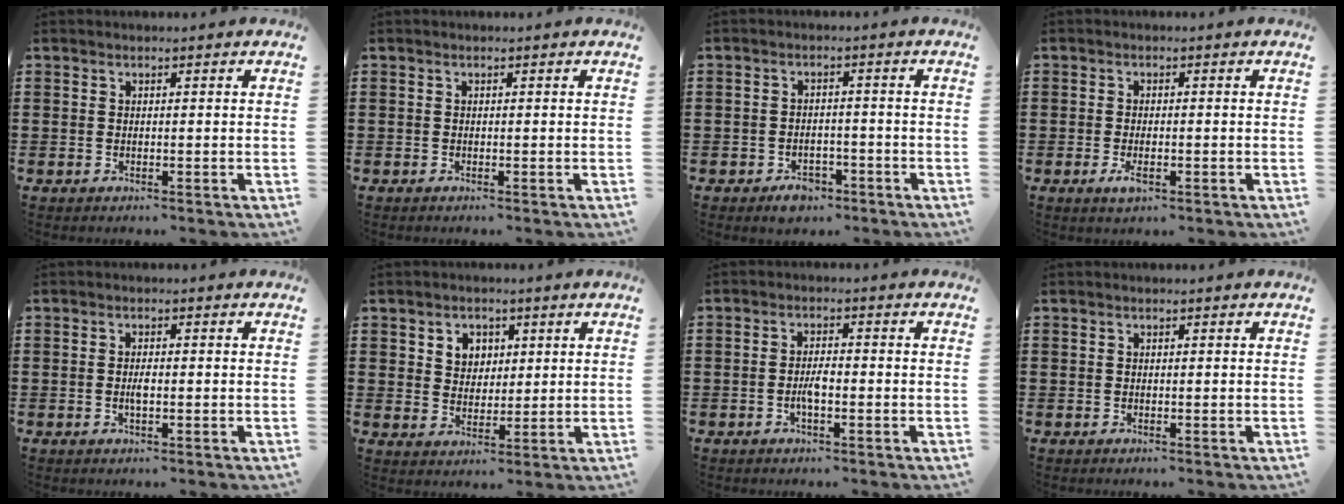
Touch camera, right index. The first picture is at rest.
{"total": 0.0}
{"total": 2.7, "force": [-2.1, 1.5, 0.7], "torque": [-0.016, 0.003, -0.043]}
{"total": 2.3, "force": [-0.8, 0.9, 2.0], "torque": [-0.043, -0.004, -0.016]}
{"total": 1.8, "force": [-0.3, 0.6, 1.7], "torque": [-0.031, 0.001, -0.006]}
{"total": 3.8, "force": [1.7, 3.3, 0.9], "torque": [-0.033, 0.013, 0.030]}
{"total": 2.7, "force": [-0.9, 0.9, 2.4], "torque": [-0.051, 0.002, -0.019]}
{"total": 0.0}